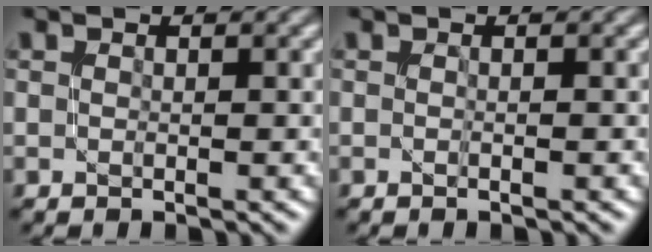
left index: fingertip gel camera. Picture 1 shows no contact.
{"total": 0.5, "force": [-0.1, -0.1, 0.5], "torque": [-0.009, -0.003, -0.005]}